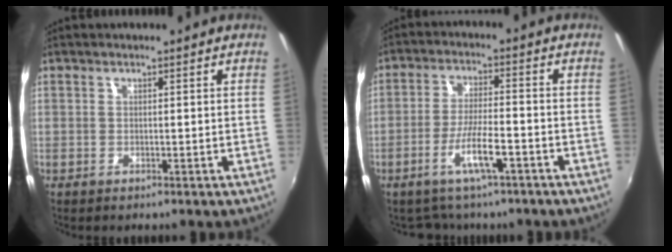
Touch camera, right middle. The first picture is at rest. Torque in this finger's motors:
{"motor_torque": [0.54, -0.83, 0.17, 0.04]}